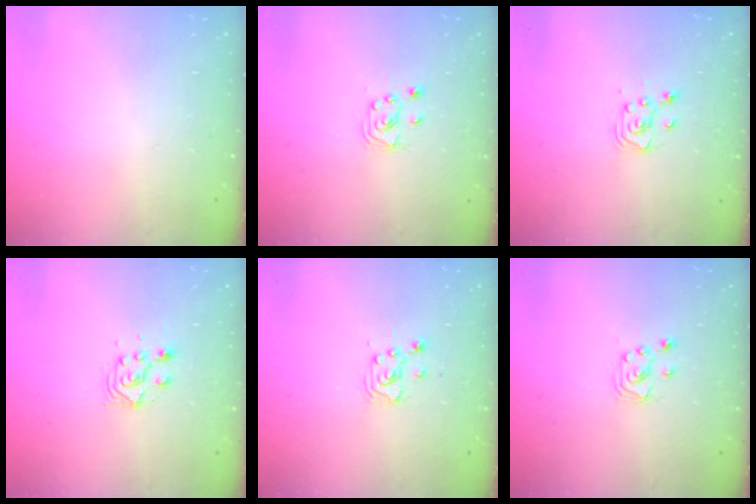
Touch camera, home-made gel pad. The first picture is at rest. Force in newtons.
{"total": 2.4, "press": 2.4, "slide": 0.2}
{"total": 3.4, "press": 3.4, "slide": 0.4}
{"total": 7.0, "press": 7.0, "slide": 0.7}
{"total": 3.3, "press": 3.3, "slide": 0.4}
{"total": 2.4, "press": 2.4, "slide": 0.2}